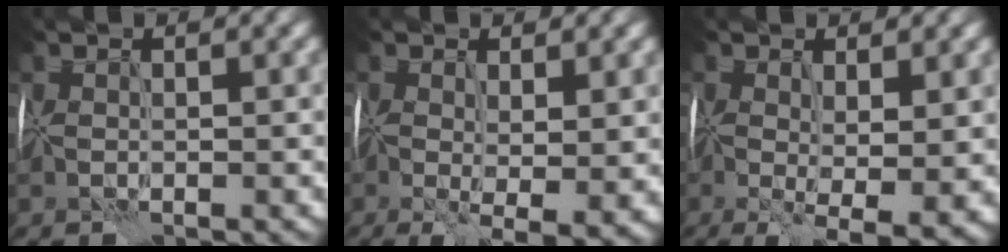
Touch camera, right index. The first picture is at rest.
{"total": 6.4, "force": [-0.9, 2.4, 5.8], "torque": [-0.096, -0.021, -0.011]}
{"total": 8.0, "force": [-1.6, 3.2, 7.2], "torque": [-0.119, -0.023, -0.014]}